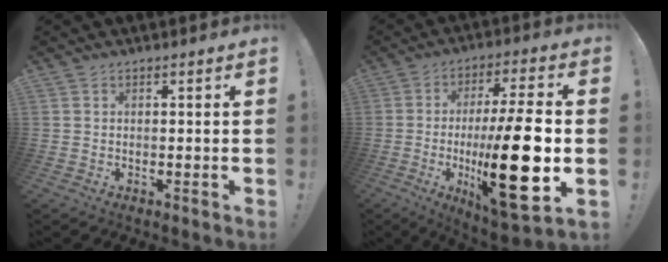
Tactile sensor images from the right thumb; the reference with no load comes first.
{"total": 25.4, "force": [-3.7, 6.9, 24.2], "torque": [-0.411, -0.005, -0.057]}